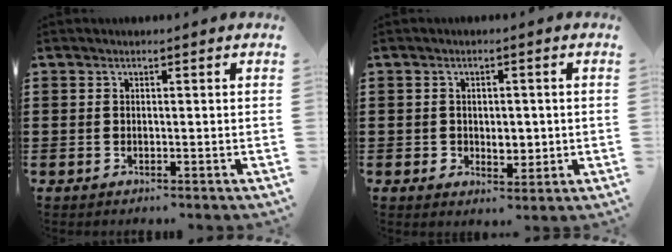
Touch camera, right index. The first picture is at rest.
{"total": 3.0, "force": [0.0, 2.3, 1.9], "torque": [-0.035, 0.006, -0.004]}